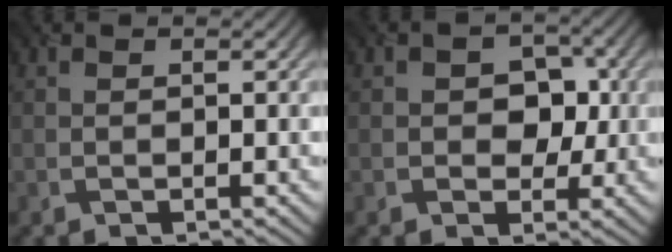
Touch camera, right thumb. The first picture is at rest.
{"total": 4.1, "force": [-0.1, 3.3, 2.4], "torque": [-0.027, -0.001, -0.017]}